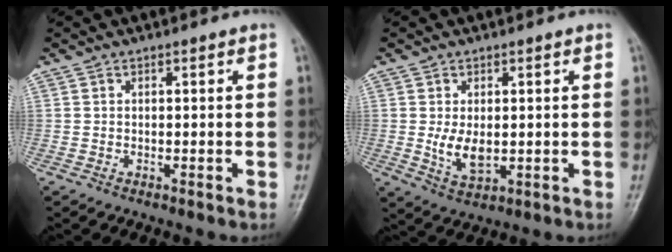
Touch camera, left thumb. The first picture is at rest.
{"total": 5.2, "force": [0.1, 3.1, 4.2], "torque": [-0.071, -0.014, 0.012]}